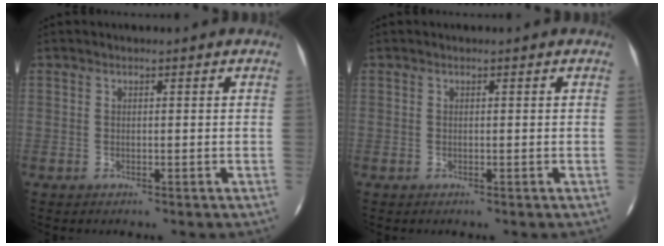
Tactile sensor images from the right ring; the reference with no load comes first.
{"total": 0.0}